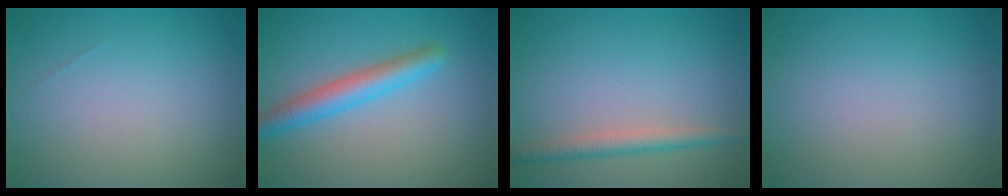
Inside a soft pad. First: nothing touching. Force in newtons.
{"total": 3.7, "press": 3.7, "slide": 0.1}
{"total": 2.2, "press": 2.2, "slide": 0.0}
{"total": 0.0}